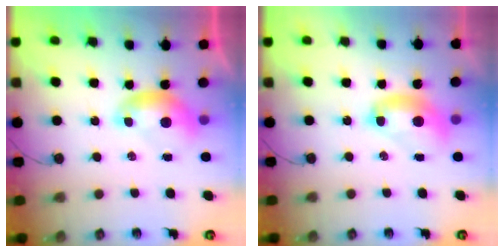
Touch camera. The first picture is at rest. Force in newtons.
{"total": 2.5, "press": 2.5, "slide": 0.1}